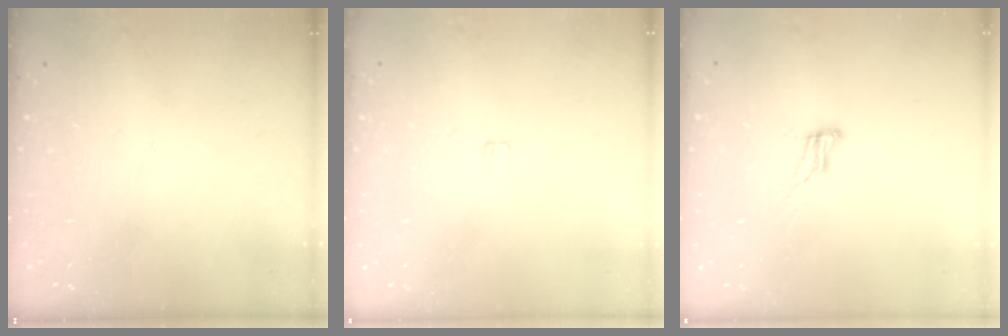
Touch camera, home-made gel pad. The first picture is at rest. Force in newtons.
{"total": 2.0, "press": 2.0, "slide": 0.2}
{"total": 6.2, "press": 6.1, "slide": 0.7}